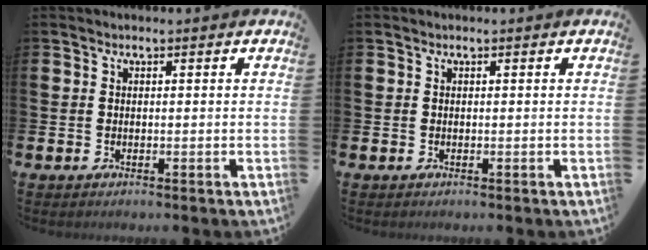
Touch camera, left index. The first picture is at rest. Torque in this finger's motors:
{"motor_torque": [-0.02, 0.02, 0.01, 0.00]}